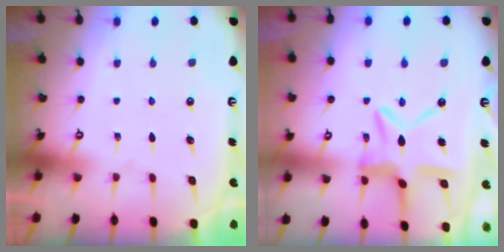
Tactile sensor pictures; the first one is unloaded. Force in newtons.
{"total": 13.3, "press": 13.3, "slide": 1.3}